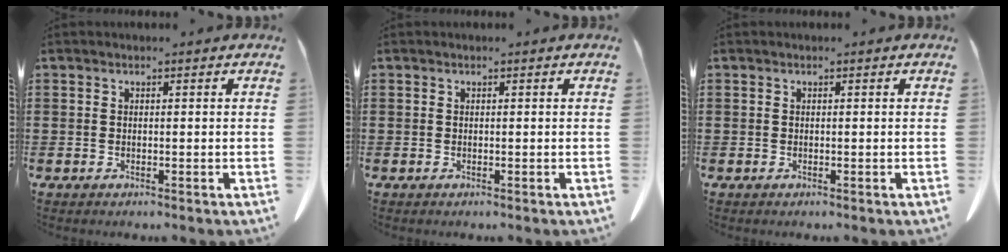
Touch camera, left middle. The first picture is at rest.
{"total": 0.0}
{"total": 0.0}